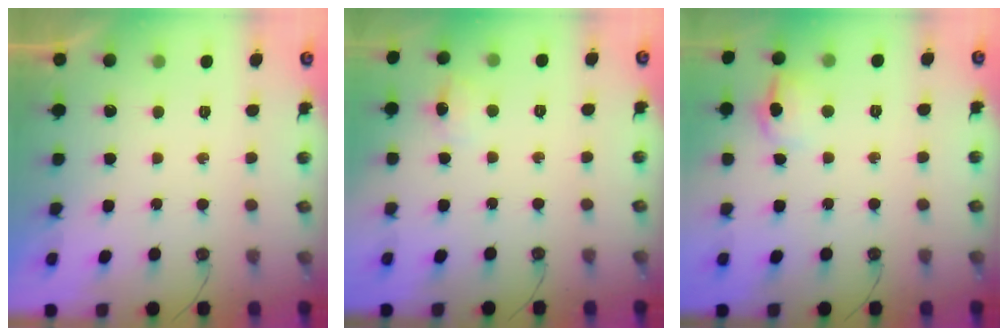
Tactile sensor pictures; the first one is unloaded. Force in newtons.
{"total": 6.9, "press": 6.8, "slide": 1.0}
{"total": 8.0, "press": 7.9, "slide": 1.4}